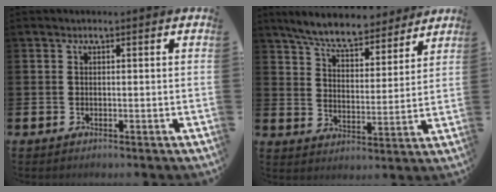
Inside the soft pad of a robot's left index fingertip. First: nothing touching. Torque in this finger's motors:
{"motor_torque": [0.60, -0.68, 0.81, 0.21]}